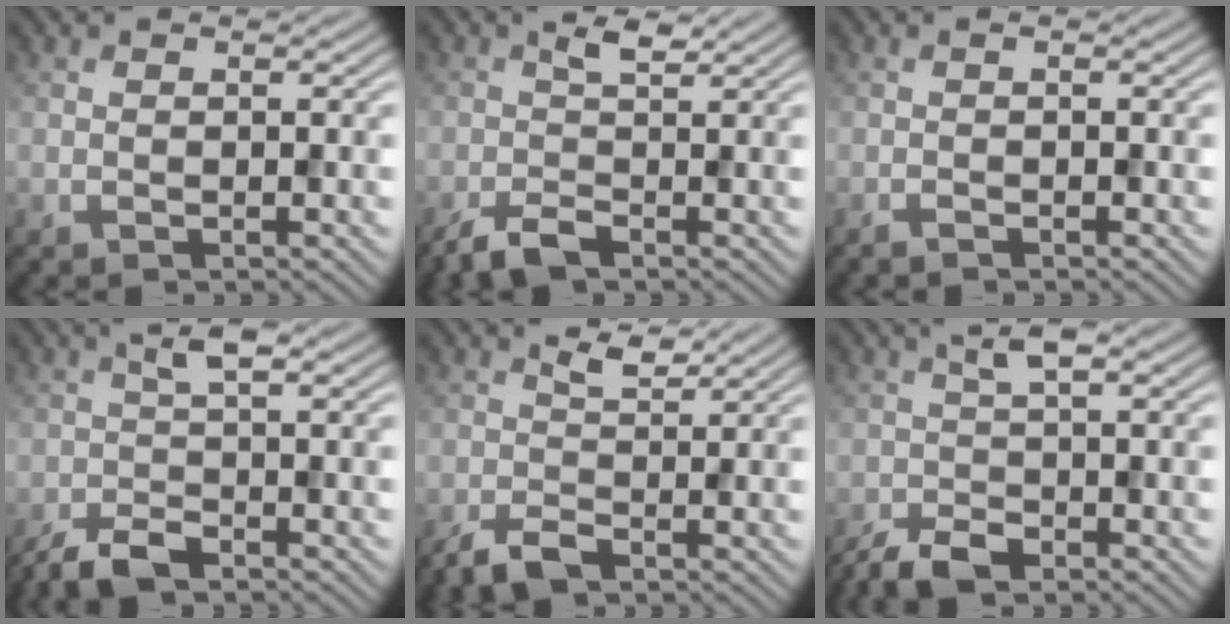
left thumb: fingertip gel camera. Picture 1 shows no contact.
{"total": 3.4, "force": [-1.3, 1.3, 2.9], "torque": [-0.061, 0.000, -0.030]}
{"total": 0.9, "force": [-0.7, 0.1, 0.6], "torque": [-0.013, 0.000, -0.014]}
{"total": 4.1, "force": [-2.2, 1.1, 3.2], "torque": [-0.064, -0.001, -0.053]}
{"total": 3.3, "force": [-0.5, 1.6, 2.8], "torque": [-0.064, -0.002, -0.011]}
{"total": 4.2, "force": [-2.0, 1.4, 3.5], "torque": [-0.076, -0.003, -0.046]}